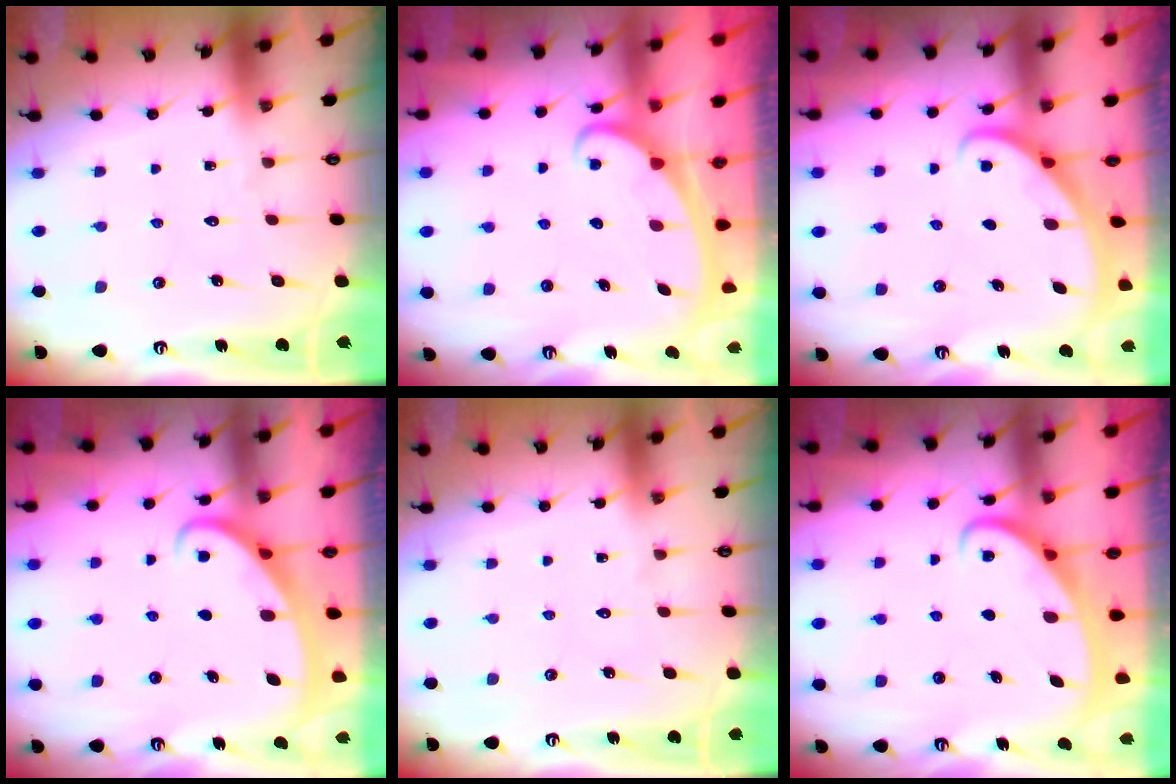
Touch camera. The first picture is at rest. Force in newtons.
{"total": 2.4, "press": 2.4, "slide": 0.3}
{"total": 2.7, "press": 2.7, "slide": 0.1}
{"total": 2.6, "press": 2.5, "slide": 0.4}
{"total": 0.0}
{"total": 2.6, "press": 2.6, "slide": 0.3}